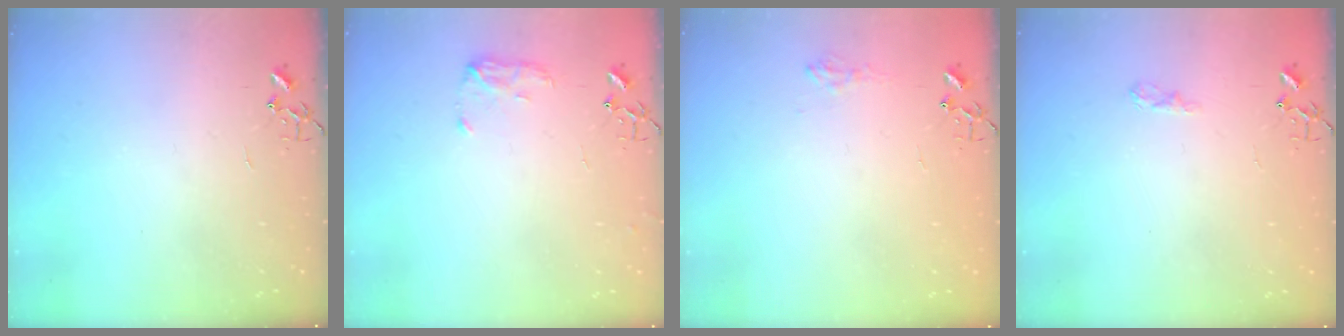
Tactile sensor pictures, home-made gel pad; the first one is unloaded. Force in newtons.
{"total": 7.2, "press": 7.2, "slide": 0.4}
{"total": 6.9, "press": 6.9, "slide": 0.5}
{"total": 5.3, "press": 5.2, "slide": 0.6}